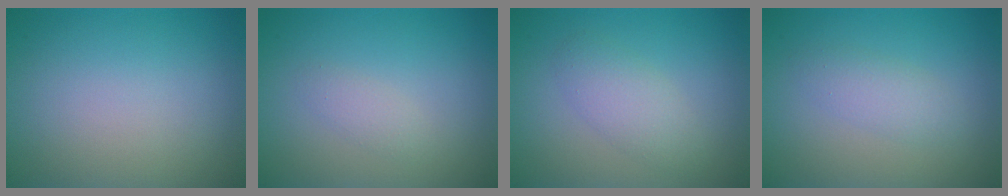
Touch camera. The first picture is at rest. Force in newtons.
{"total": 1.2, "press": 1.2, "slide": 0.0}
{"total": 2.8, "press": 2.8, "slide": 0.0}
{"total": 2.0, "press": 2.0, "slide": 0.2}